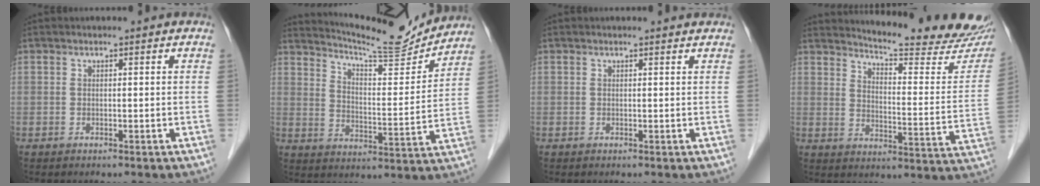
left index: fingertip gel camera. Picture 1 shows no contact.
{"total": 14.0, "force": [13.7, 0.0, 2.9], "torque": [-0.058, -0.028, 0.202]}
{"total": 1.4, "force": [1.4, 0.1, 0.0], "torque": [-0.011, -0.001, 0.013]}
{"total": 21.5, "force": [19.9, 1.7, 7.8], "torque": [-0.106, -0.094, 0.241]}